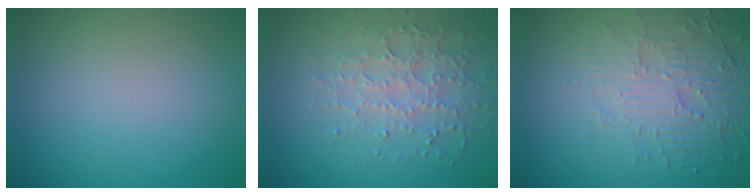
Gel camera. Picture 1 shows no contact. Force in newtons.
{"total": 3.5, "press": 3.3, "slide": 1.2}
{"total": 5.5, "press": 3.7, "slide": 4.1}